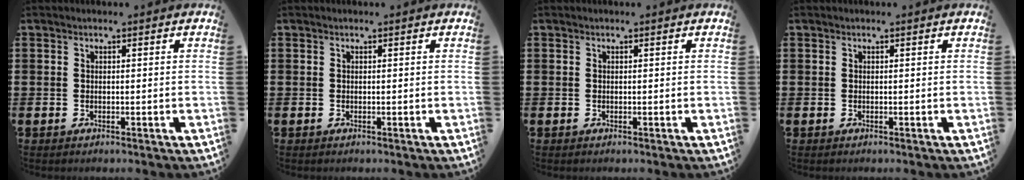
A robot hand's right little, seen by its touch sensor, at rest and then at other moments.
{"total": 0.0}
{"total": 0.0}
{"total": 0.0}